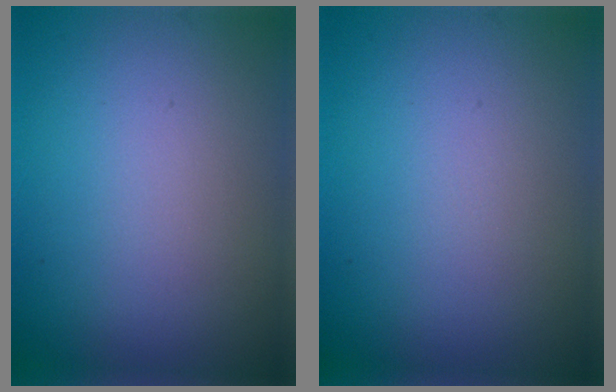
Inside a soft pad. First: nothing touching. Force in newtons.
{"total": 1.6, "press": 1.6, "slide": 0.0}